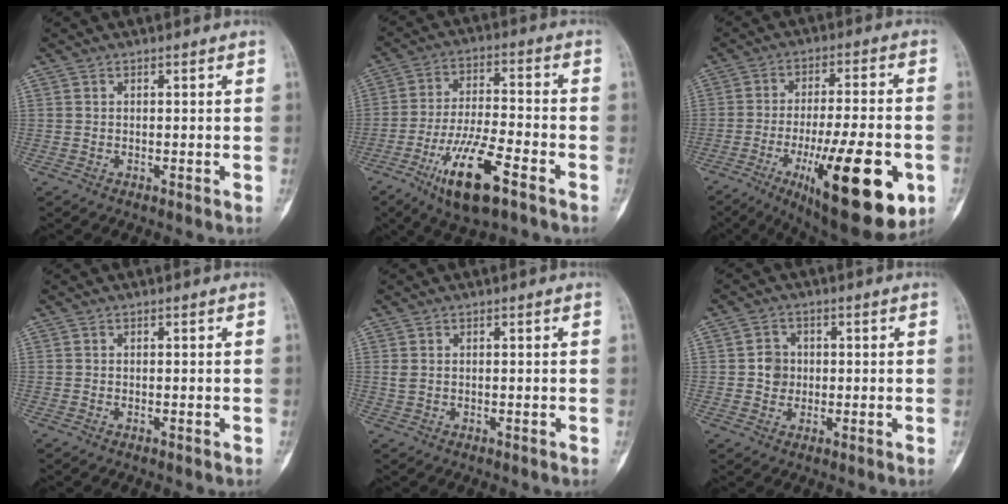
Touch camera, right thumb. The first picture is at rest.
{"total": 14.2, "force": [-7.5, 4.1, 11.3], "torque": [-0.211, 0.029, -0.127]}
{"total": 23.6, "force": [-8.4, 7.1, 20.9], "torque": [-0.287, 0.007, -0.113]}
{"total": 0.0}
{"total": 1.1, "force": [0.2, 0.7, 0.8], "torque": [-0.022, 0.007, 0.010]}
{"total": 3.9, "force": [0.1, 3.6, 1.6], "torque": [-0.008, 0.006, -0.002]}